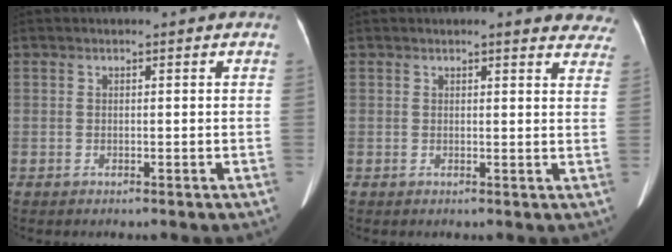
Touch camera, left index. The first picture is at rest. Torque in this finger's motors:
{"motor_torque": [0.02, -0.26, 0.01, 0.01]}